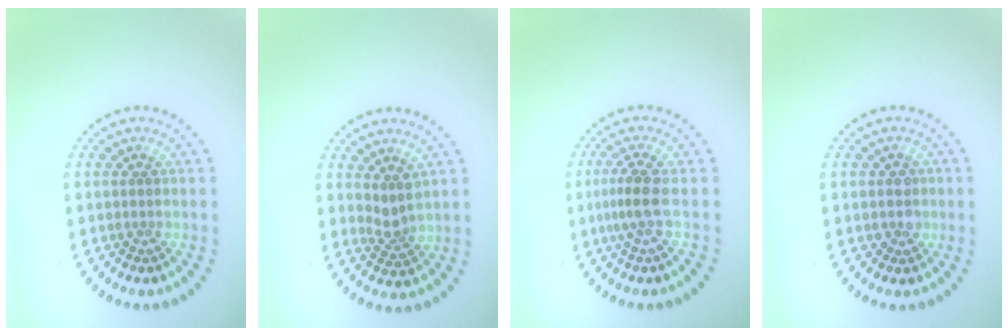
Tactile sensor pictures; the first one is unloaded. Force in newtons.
{"total": 1.9, "press": 1.4, "slide": 1.3}
{"total": 2.3, "press": 1.6, "slide": 1.6}
{"total": 1.7, "press": 1.6, "slide": 0.7}